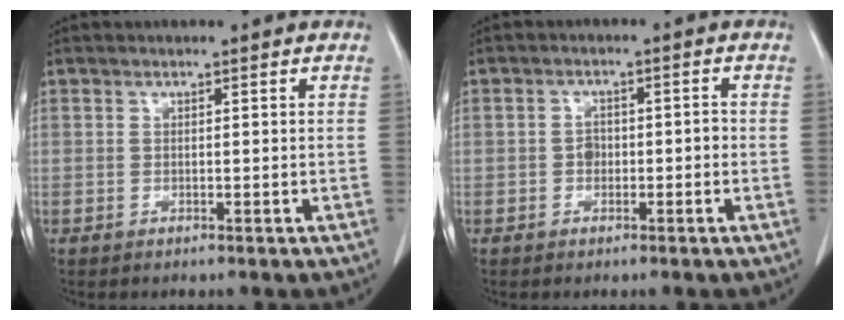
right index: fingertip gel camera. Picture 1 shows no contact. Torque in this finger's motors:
{"motor_torque": [0.40, -0.23, 0.01, 0.05]}